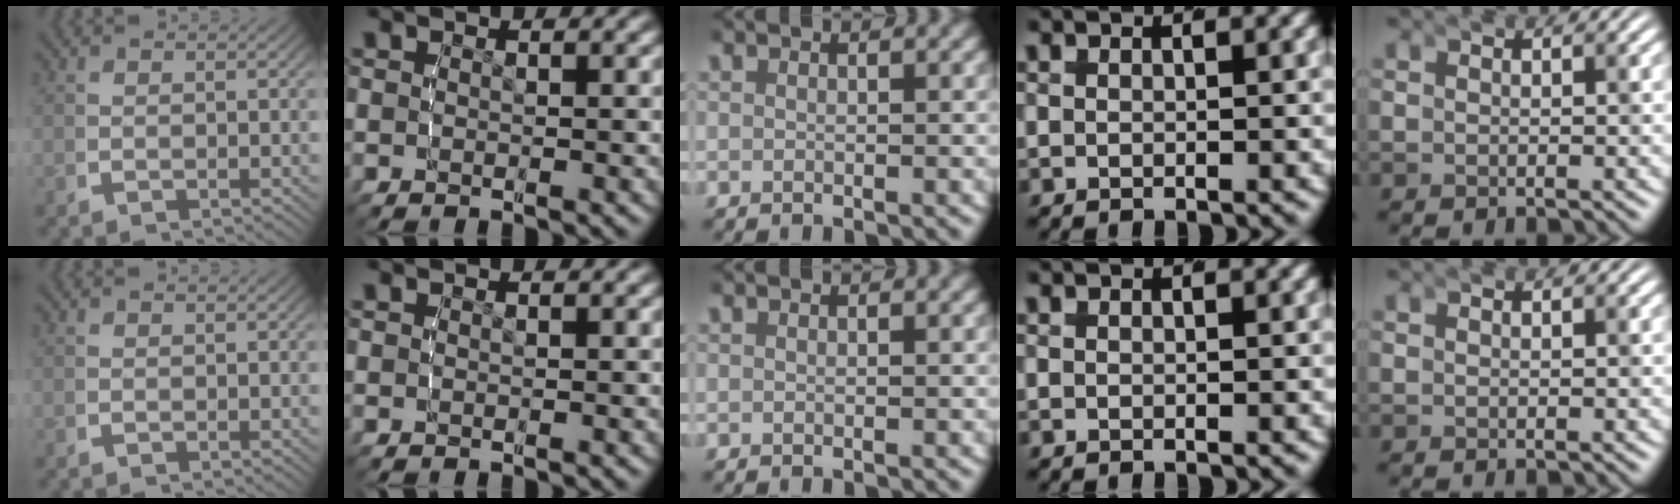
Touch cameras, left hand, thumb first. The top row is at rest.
{}